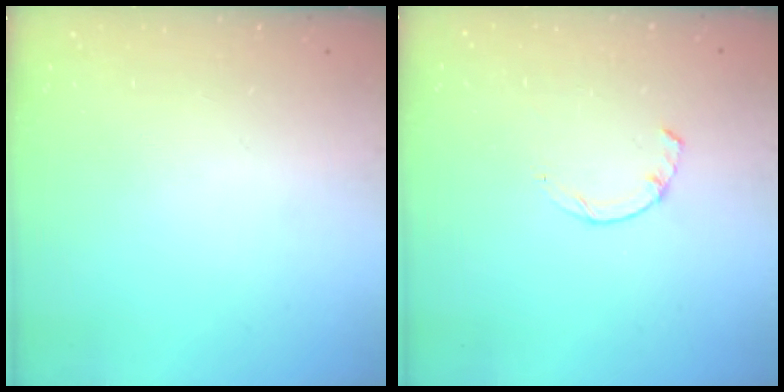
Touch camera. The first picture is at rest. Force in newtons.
{"total": 1.7, "press": 1.6, "slide": 0.4}